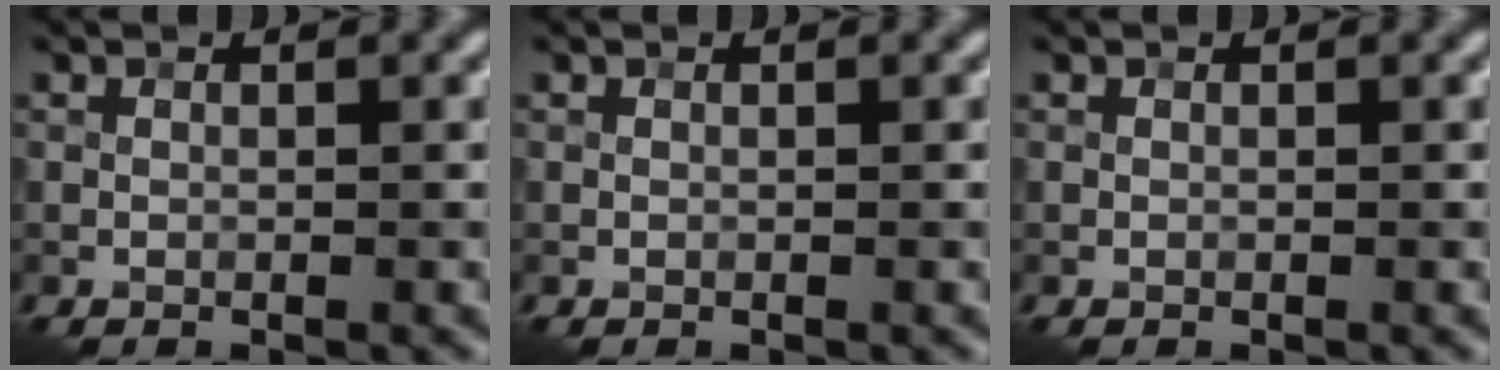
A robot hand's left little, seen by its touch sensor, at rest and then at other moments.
{"total": 0.0}
{"total": 0.0}